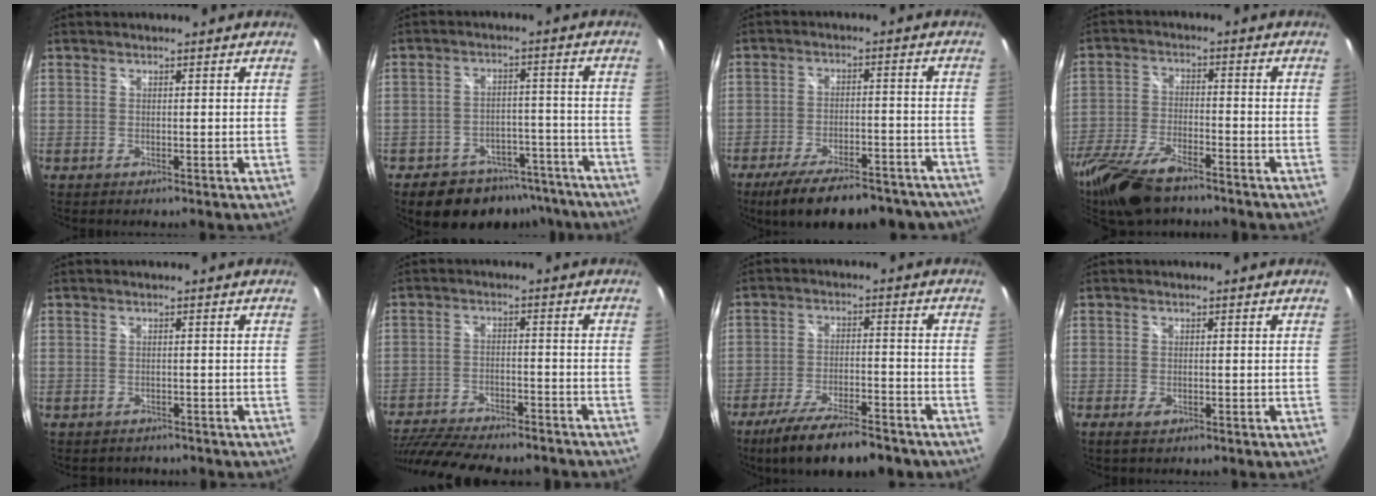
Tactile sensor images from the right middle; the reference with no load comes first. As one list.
[{"total": 14.1, "force": [-10.8, 7.6, 4.8], "torque": [-0.102, 0.019, -0.130]}, {"total": 21.1, "force": [-17.5, 6.6, 9.8], "torque": [-0.176, -0.013, -0.231]}, {"total": 16.3, "force": [-12.4, 5.4, 9.1], "torque": [-0.210, -0.033, -0.233]}, {"total": 2.4, "force": [-2.0, 1.2, 0.5], "torque": [-0.016, -0.009, -0.027]}, {"total": 21.0, "force": [-17.7, 5.7, 9.8], "torque": [-0.209, -0.034, -0.267]}, {"total": 15.0, "force": [-11.7, 3.9, 8.5], "torque": [-0.171, -0.029, -0.188]}, {"total": 1.9, "force": [-1.2, 0.9, 1.3], "torque": [-0.027, -0.005, -0.022]}]